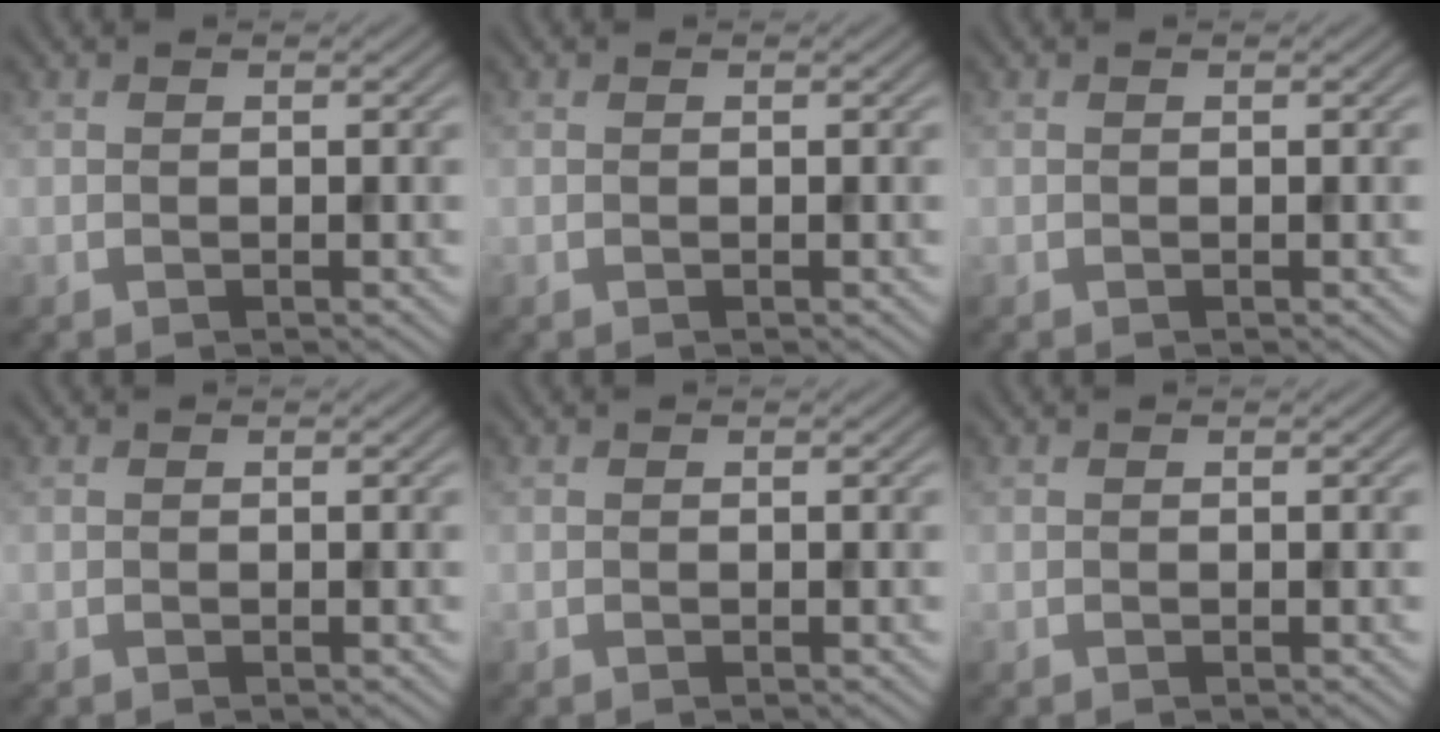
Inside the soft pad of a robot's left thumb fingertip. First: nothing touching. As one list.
[{"total": 0.0}, {"total": 0.0}, {"total": 0.0}, {"total": 0.0}, {"total": 0.0}]